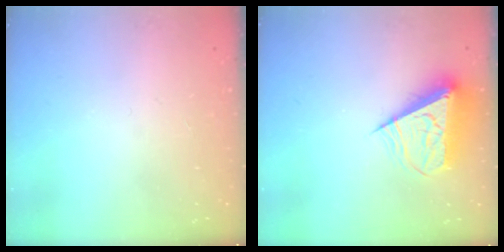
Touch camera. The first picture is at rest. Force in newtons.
{"total": 10.3, "press": 10.3, "slide": 0.8}